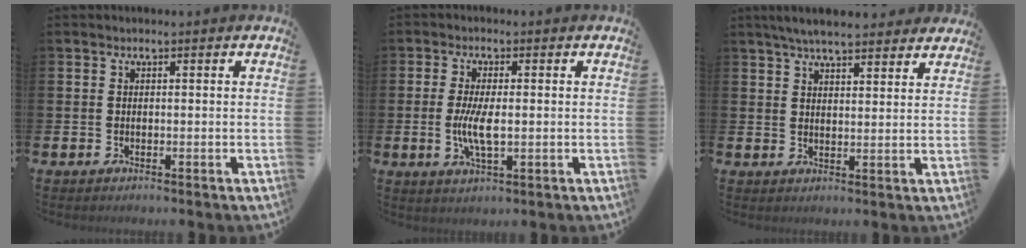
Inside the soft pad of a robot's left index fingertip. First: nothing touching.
{"total": 4.8, "force": [-0.2, 1.7, 4.5], "torque": [-0.081, -0.001, -0.008]}
{"total": 5.2, "force": [4.9, 0.8, 1.6], "torque": [-0.042, -0.017, 0.090]}